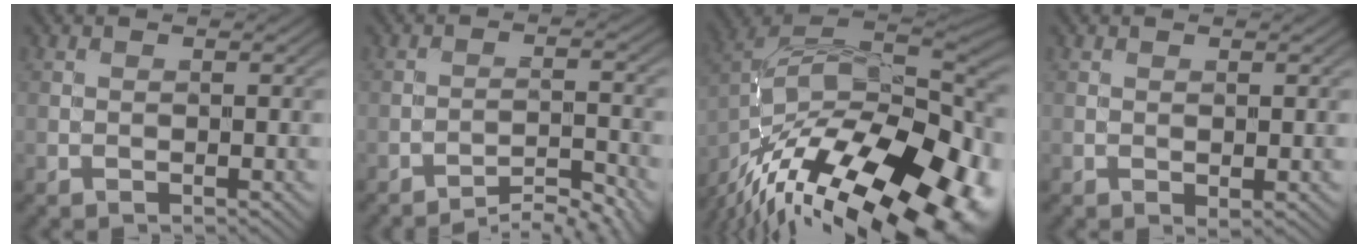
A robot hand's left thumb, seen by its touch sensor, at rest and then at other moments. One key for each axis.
{"total": 5.3, "fx": -4.6, "fy": 0.8, "fz": 2.5, "tx": -0.044, "ty": 0.009, "tz": -0.068}
{"total": 19.6, "fx": -11.6, "fy": 8.5, "fz": 13.2, "tx": -0.228, "ty": -0.018, "tz": -0.164}
{"total": 0.9, "fx": 0.0, "fy": 0.5, "fz": 0.7, "tx": -0.009, "ty": -0.001, "tz": 0.001}